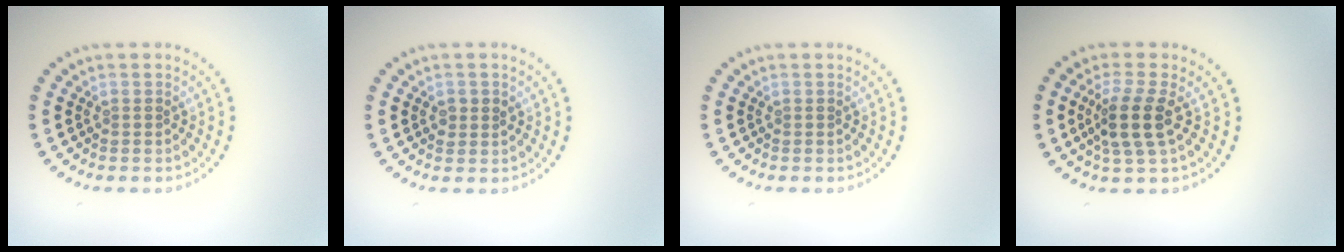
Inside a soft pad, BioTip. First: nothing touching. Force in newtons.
{"total": 1.4, "press": 1.4, "slide": 0.2}
{"total": 0.0}
{"total": 3.6, "press": 2.8, "slide": 2.1}